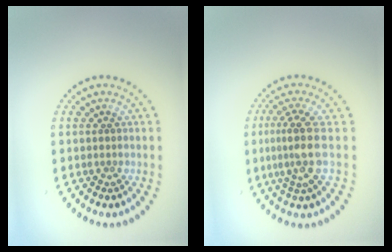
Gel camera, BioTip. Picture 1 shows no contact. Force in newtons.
{"total": 3.3, "press": 2.5, "slide": 2.2}